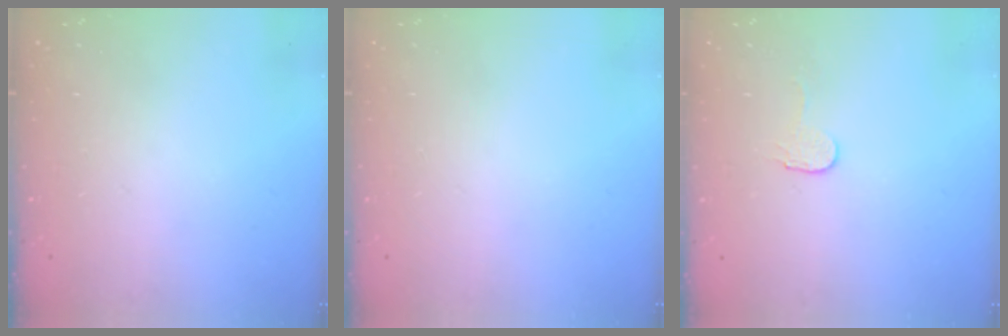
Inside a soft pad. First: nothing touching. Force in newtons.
{"total": 0.0}
{"total": 2.9, "press": 2.9, "slide": 0.3}